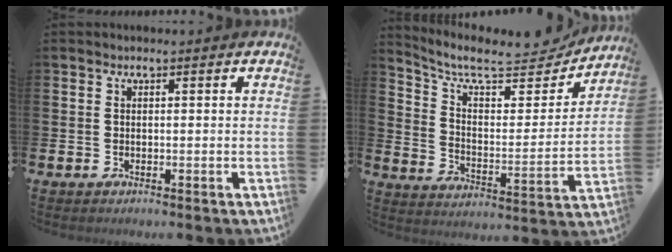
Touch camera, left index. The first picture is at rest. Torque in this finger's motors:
{"motor_torque": [0.83, -0.82, 0.27, 0.05]}